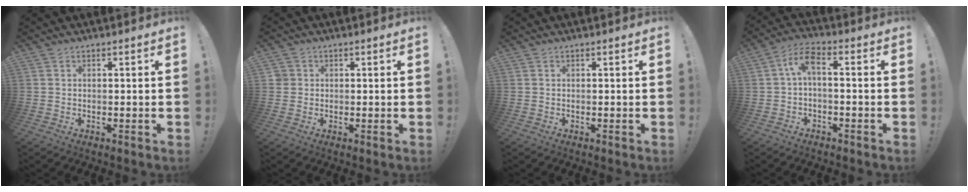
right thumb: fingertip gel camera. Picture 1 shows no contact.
{"total": 2.1, "force": [0.5, 2.0, 0.5], "torque": [-0.008, 0.003, 0.011]}
{"total": 0.0}
{"total": 6.1, "force": [-0.2, 2.2, 5.6], "torque": [-0.120, 0.005, -0.005]}